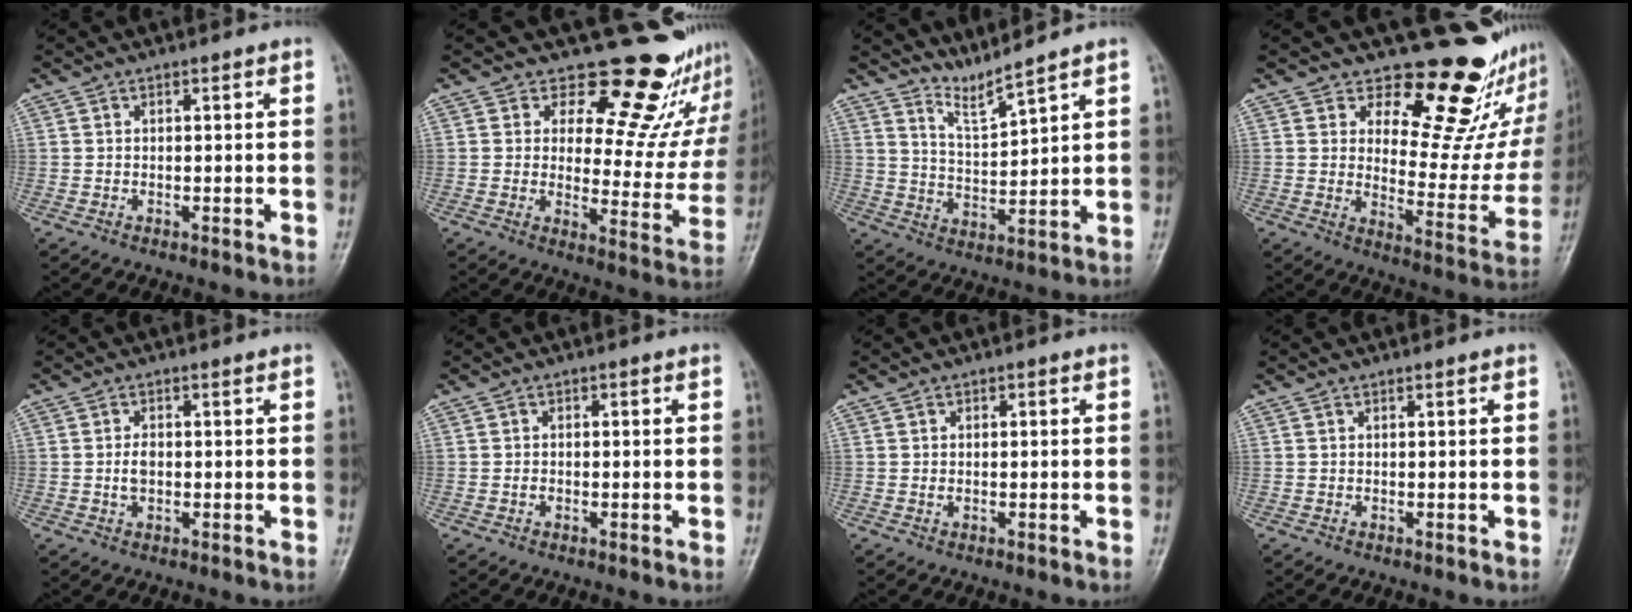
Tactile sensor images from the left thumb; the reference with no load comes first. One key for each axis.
{"total": 17.6, "fx": 15.3, "fy": 7.2, "fz": 4.9, "tx": 0.004, "ty": -0.130, "tz": 0.174}
{"total": 5.1, "fx": 4.8, "fy": -1.1, "fz": 1.2, "tx": -0.028, "ty": -0.060, "tz": 0.106}
{"total": 18.8, "fx": 15.7, "fy": 7.5, "fz": 7.2, "tx": -0.026, "ty": -0.137, "tz": 0.196}
{"total": 2.1, "fx": 0.0, "fy": 1.2, "fz": 1.7, "tx": -0.031, "ty": 0.002, "tz": 0.001}
{"total": 0.7, "fx": -0.3, "fy": 0.6, "fz": 0.3, "tx": 0.000, "ty": 0.005, "tz": -0.008}
{"total": 0.5, "fx": 0.0, "fy": 0.4, "fz": 0.3, "tx": -0.005, "ty": 0.003, "tz": -0.001}
{"total": 0.0}